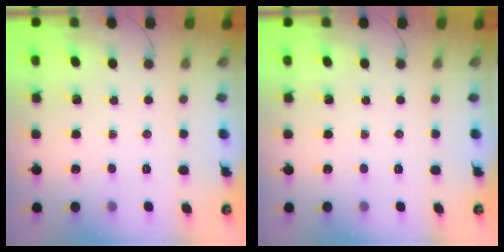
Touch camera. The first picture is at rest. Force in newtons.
{"total": 0.0}